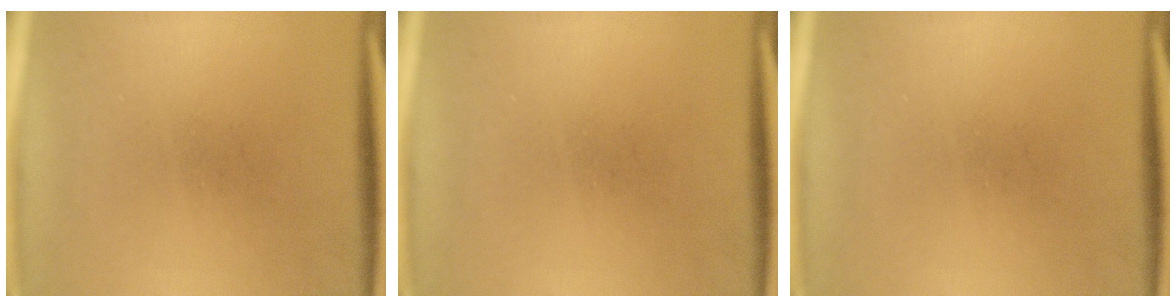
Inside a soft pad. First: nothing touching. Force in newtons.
{"total": 0.0}
{"total": 0.0}